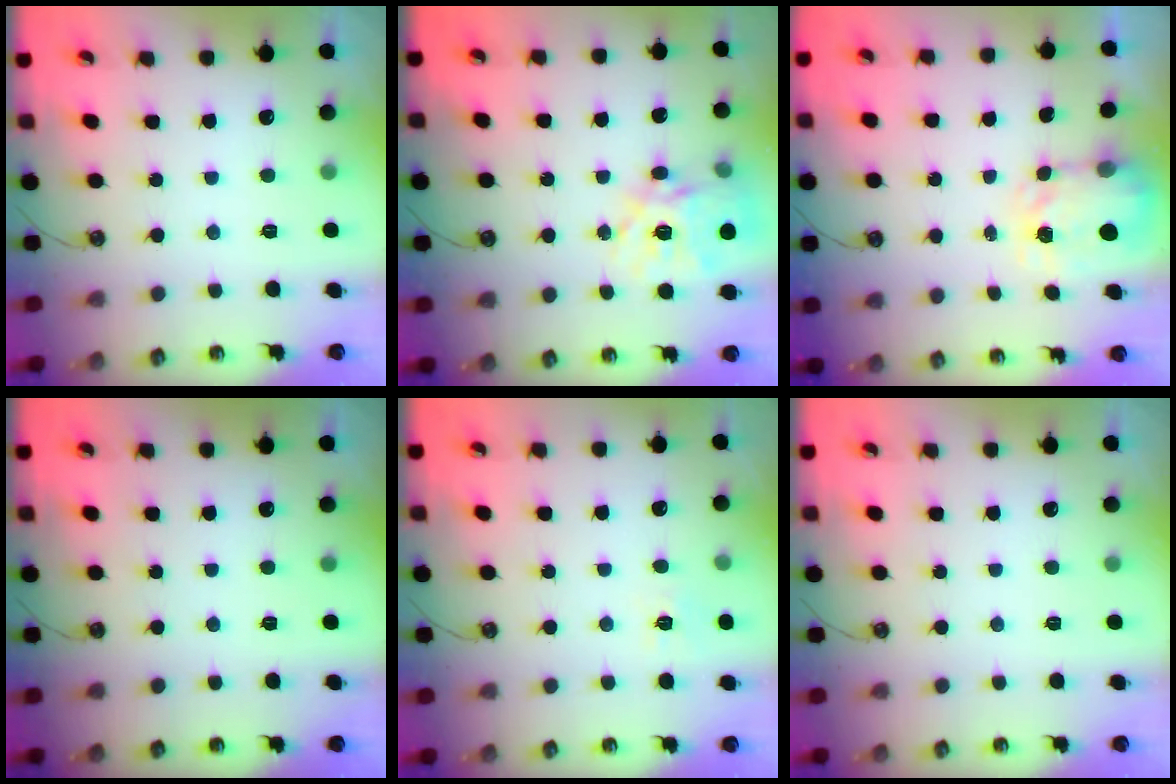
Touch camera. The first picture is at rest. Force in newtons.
{"total": 18.9, "press": 18.8, "slide": 1.8}
{"total": 4.0, "press": 4.0, "slide": 0.5}
{"total": 0.0}
{"total": 6.7, "press": 6.7, "slide": 0.6}
{"total": 0.0}